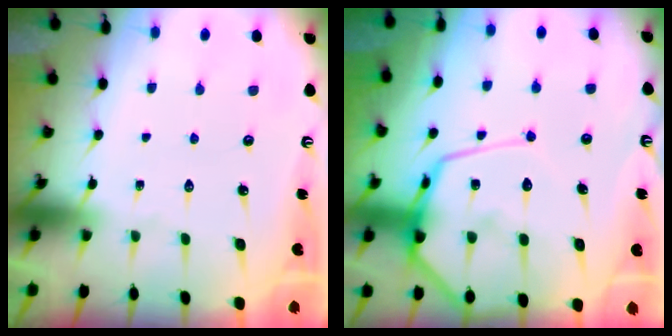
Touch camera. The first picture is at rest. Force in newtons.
{"total": 16.0, "press": 16.0, "slide": 1.6}